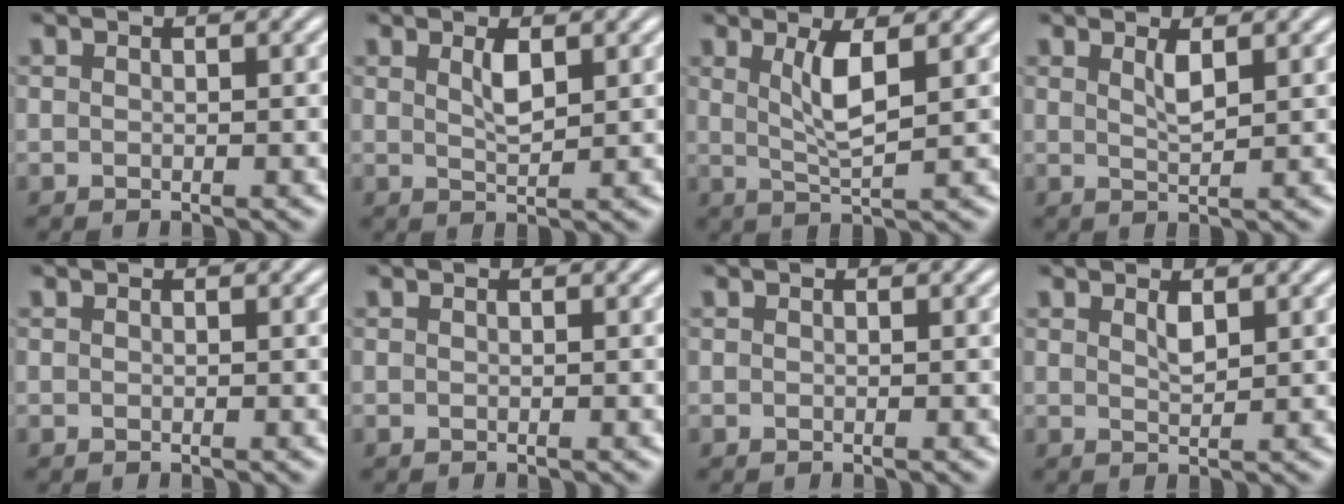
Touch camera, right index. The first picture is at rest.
{"total": 1.5, "force": [0.5, 0.2, 1.4], "torque": [-0.028, -0.009, 0.016]}
{"total": 3.0, "force": [0.7, 0.2, 3.0], "torque": [-0.063, -0.011, 0.020]}
{"total": 1.3, "force": [0.6, -0.1, 1.2], "torque": [-0.026, -0.009, 0.017]}
{"total": 0.0}
{"total": 0.0}
{"total": 0.0}
{"total": 0.9, "force": [0.5, 0.0, 0.8], "torque": [-0.016, -0.009, 0.015]}